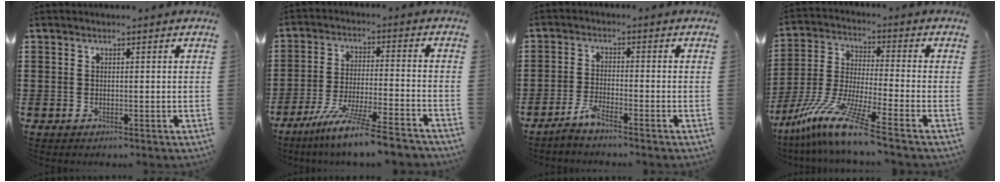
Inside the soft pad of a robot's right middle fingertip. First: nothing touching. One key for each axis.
{"total": 9.2, "fx": -7.9, "fy": -0.5, "fz": 4.7, "tx": -0.094, "ty": -0.005, "tz": -0.154}
{"total": 3.0, "fx": -2.6, "fy": 0.3, "fz": 1.5, "tx": -0.041, "ty": 0.000, "tz": -0.054}
{"total": 10.7, "fx": -8.3, "fy": 0.0, "fz": 6.7, "tx": -0.149, "ty": -0.002, "tz": -0.170}